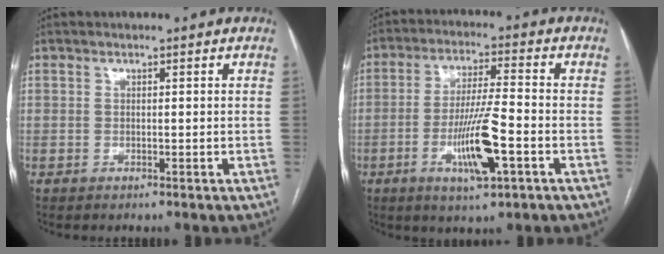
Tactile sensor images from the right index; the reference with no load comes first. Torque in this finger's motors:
{"motor_torque": [0.51, 0.08, 0.27, 0.08]}